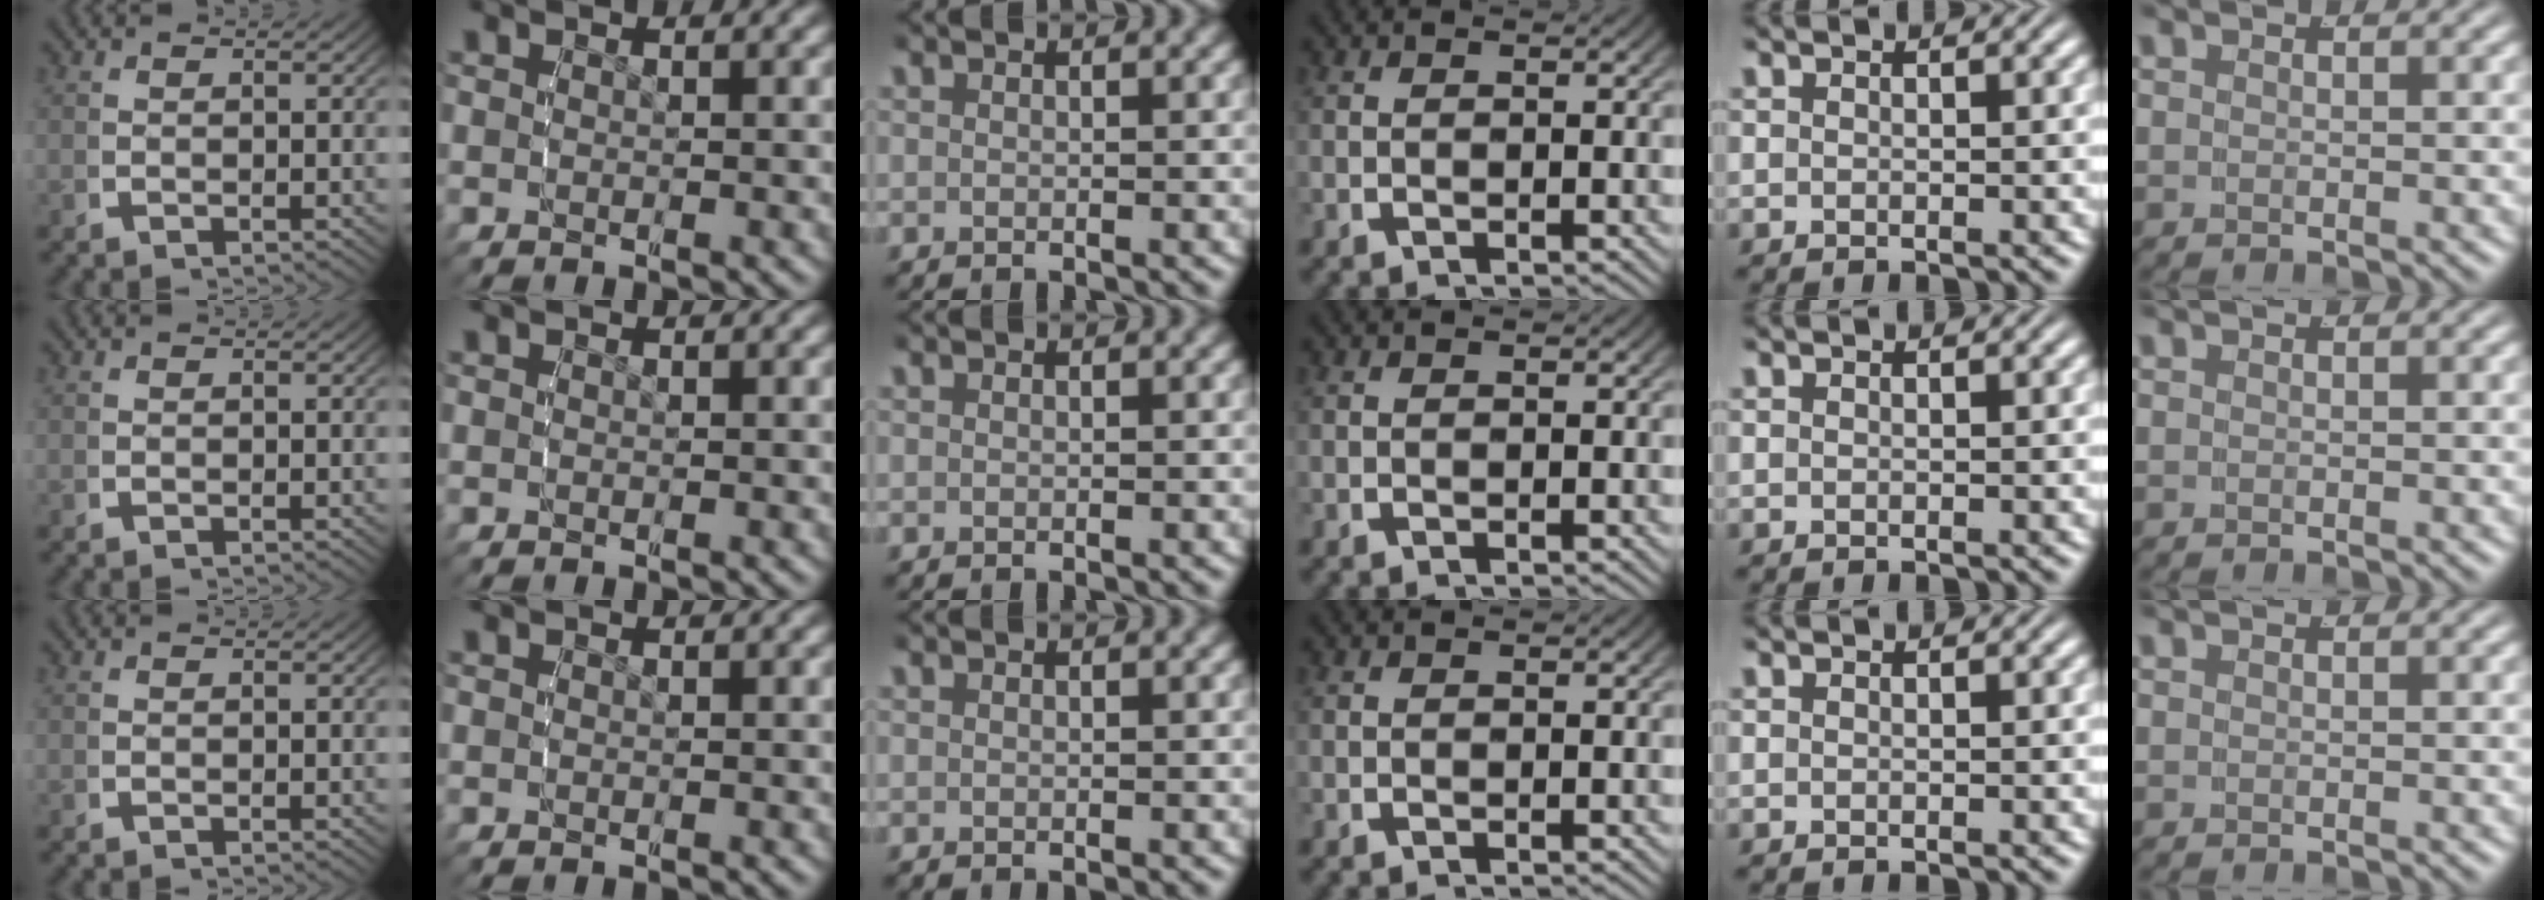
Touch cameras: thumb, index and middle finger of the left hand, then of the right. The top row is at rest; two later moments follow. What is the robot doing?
{"motion": "reach", "object": "router"}